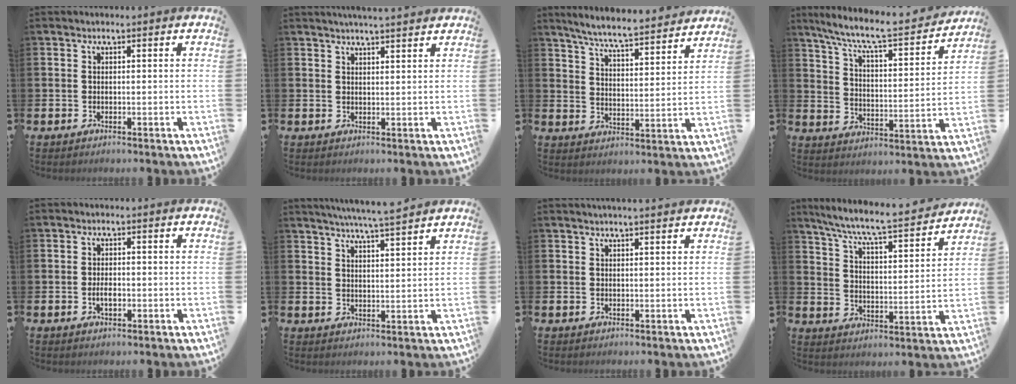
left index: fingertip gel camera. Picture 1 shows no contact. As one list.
[{"total": 2.9, "force": [2.8, -0.3, 0.6], "torque": [-0.010, -0.013, 0.050]}, {"total": 6.9, "force": [6.6, 0.0, 1.9], "torque": [-0.058, -0.048, 0.112]}, {"total": 8.9, "force": [7.9, 1.2, 3.8], "torque": [-0.102, -0.055, 0.131]}, {"total": 2.1, "force": [-0.4, 1.1, 1.7], "torque": [-0.023, -0.002, -0.009]}, {"total": 5.8, "force": [5.6, -0.7, 1.6], "torque": [-0.044, -0.028, 0.098]}, {"total": 1.6, "force": [1.5, -0.1, 0.5], "torque": [-0.004, -0.005, 0.026]}, {"total": 7.5, "force": [7.0, 0.2, 2.8], "torque": [-0.079, -0.058, 0.114]}]